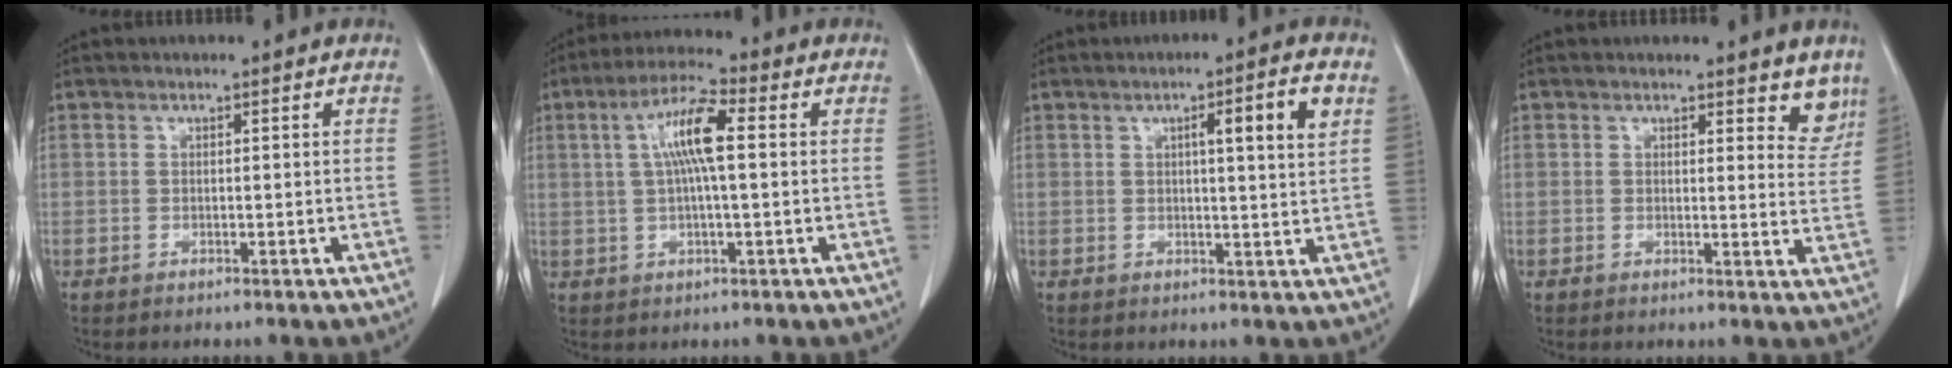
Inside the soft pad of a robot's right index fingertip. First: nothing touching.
{"total": 8.1, "force": [1.5, 1.0, 7.9], "torque": [-0.155, 0.017, 0.025]}
{"total": 6.5, "force": [2.3, -0.1, 6.1], "torque": [-0.089, 0.001, 0.032]}
{"total": 4.9, "force": [4.0, 1.7, 2.2], "torque": [-0.002, -0.022, 0.035]}